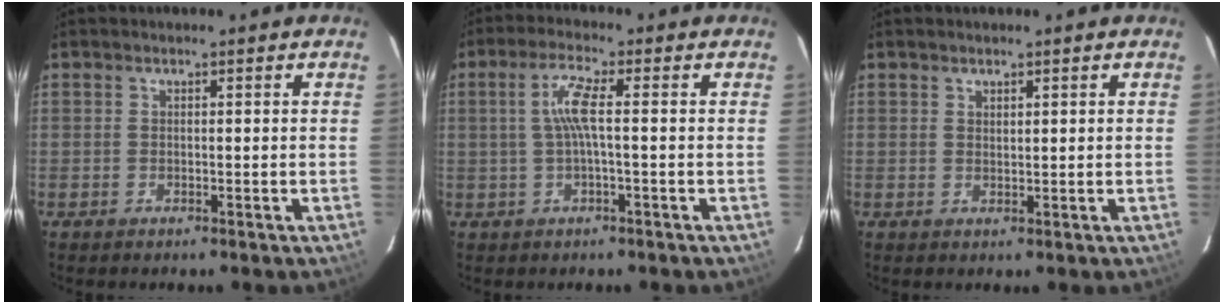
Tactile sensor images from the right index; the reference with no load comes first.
{"total": 4.8, "force": [-0.1, 0.0, 4.8], "torque": [-0.096, 0.004, 0.001]}
{"total": 1.0, "force": [0.8, 0.4, 0.4], "torque": [-0.006, 0.000, 0.015]}